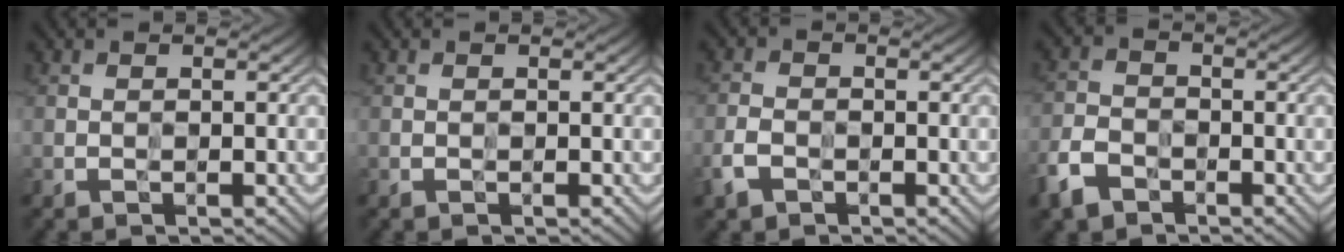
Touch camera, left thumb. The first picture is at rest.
{"total": 0.0}
{"total": 3.8, "force": [-2.5, 2.4, 1.7], "torque": [-0.032, -0.009, -0.054]}
{"total": 5.3, "force": [-4.0, 3.2, 1.7], "torque": [-0.038, -0.008, -0.084]}